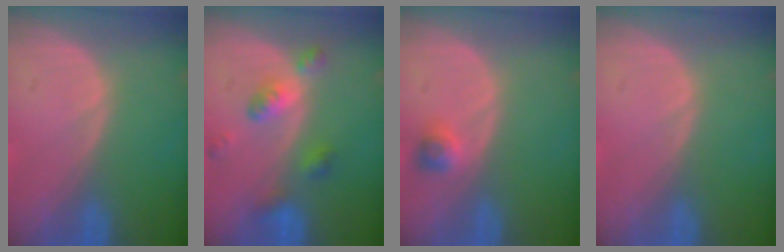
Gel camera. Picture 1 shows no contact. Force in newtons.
{"total": 5.9, "press": 5.1, "slide": 2.9}
{"total": 2.3, "press": 2.0, "slide": 1.1}
{"total": 0.0}